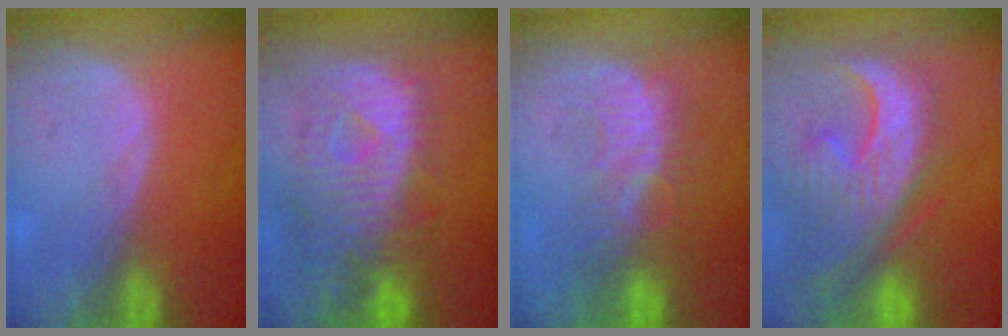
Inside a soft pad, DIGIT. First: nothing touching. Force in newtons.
{"total": 11.7, "press": 10.1, "slide": 5.9}
{"total": 6.2, "press": 6.0, "slide": 1.7}
{"total": 13.4, "press": 11.3, "slide": 7.1}